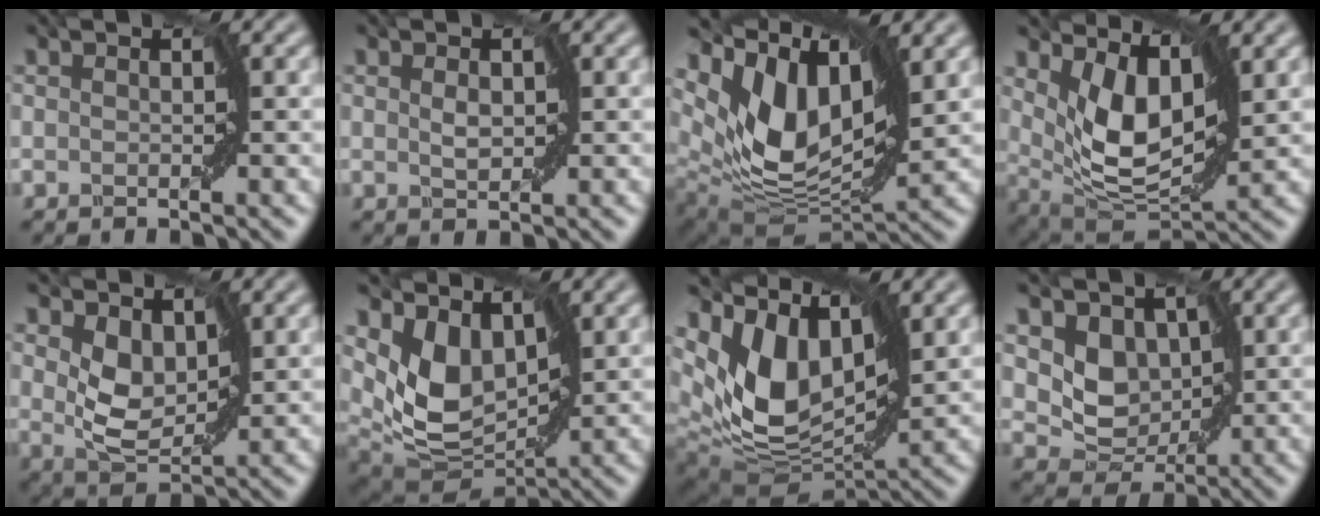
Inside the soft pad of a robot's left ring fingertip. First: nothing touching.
{"total": 1.1, "force": [0.3, 0.7, 0.8], "torque": [-0.018, -0.002, 0.007]}
{"total": 10.1, "force": [4.6, 5.1, 7.3], "torque": [-0.148, -0.005, 0.088]}
{"total": 6.1, "force": [2.1, 3.1, 4.8], "torque": [-0.099, -0.014, 0.037]}
{"total": 3.6, "force": [1.1, 2.5, 2.4], "torque": [-0.059, -0.009, 0.027]}
{"total": 5.3, "force": [2.2, 3.5, 3.3], "torque": [-0.081, -0.022, 0.039]}
{"total": 9.7, "force": [4.2, 5.5, 6.8], "torque": [-0.146, -0.004, 0.078]}
{"total": 3.2, "force": [1.1, 2.7, 1.3], "torque": [-0.029, -0.013, 0.020]}